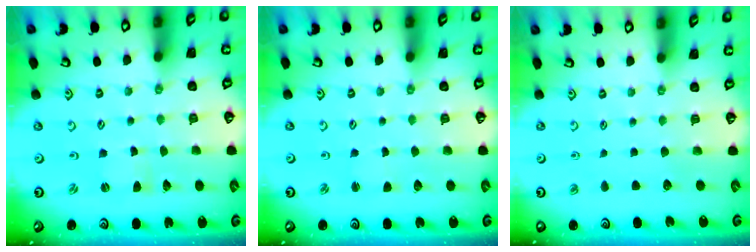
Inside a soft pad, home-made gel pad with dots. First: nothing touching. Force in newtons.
{"total": 1.3, "press": 1.2, "slide": 0.1}
{"total": 0.0}